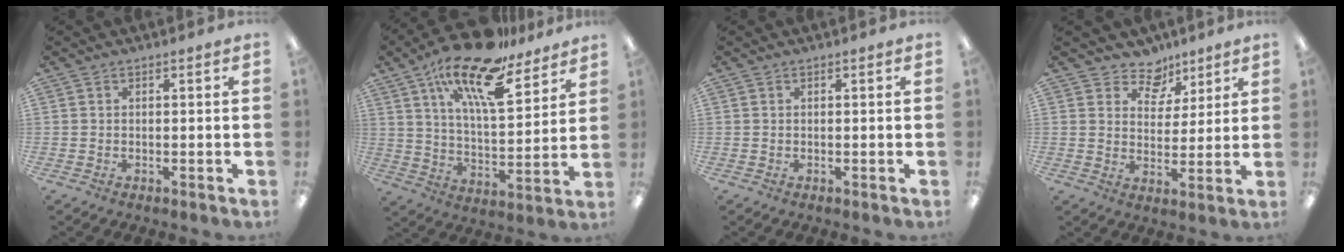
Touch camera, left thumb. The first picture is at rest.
{"total": 20.2, "force": [14.8, 6.1, 12.2], "torque": [-0.213, -0.093, 0.253]}
{"total": 0.0}
{"total": 7.9, "force": [6.0, 4.9, 1.5], "torque": [-0.021, -0.045, 0.110]}